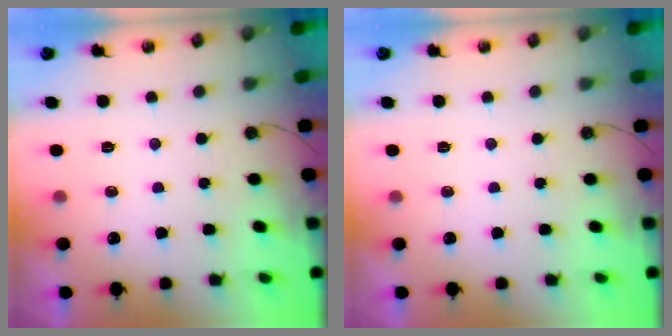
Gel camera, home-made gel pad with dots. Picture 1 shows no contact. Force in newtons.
{"total": 0.0}